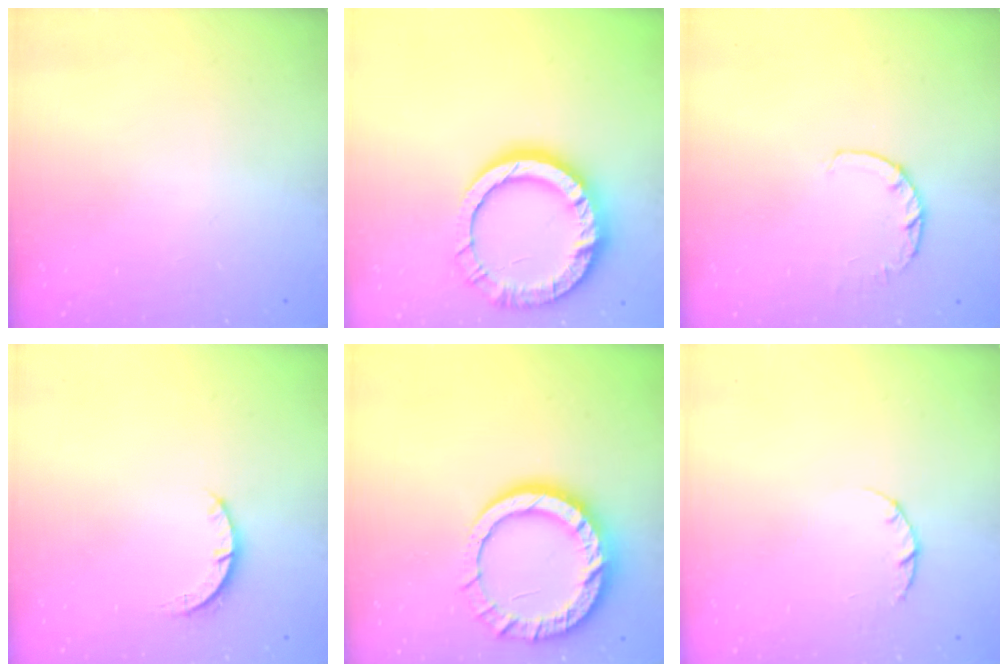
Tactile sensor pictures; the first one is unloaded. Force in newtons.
{"total": 17.0, "press": 17.0, "slide": 1.3}
{"total": 2.8, "press": 2.7, "slide": 0.5}
{"total": 2.7, "press": 2.7, "slide": 0.4}
{"total": 15.0, "press": 14.9, "slide": 1.3}
{"total": 3.1, "press": 3.0, "slide": 0.4}